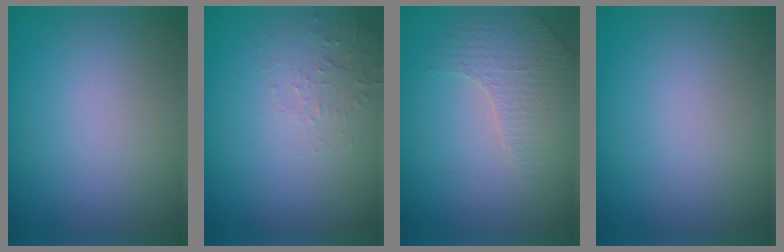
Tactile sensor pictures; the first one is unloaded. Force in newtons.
{"total": 1.5, "press": 1.5, "slide": 0.3}
{"total": 1.8, "press": 1.6, "slide": 0.8}
{"total": 0.0}